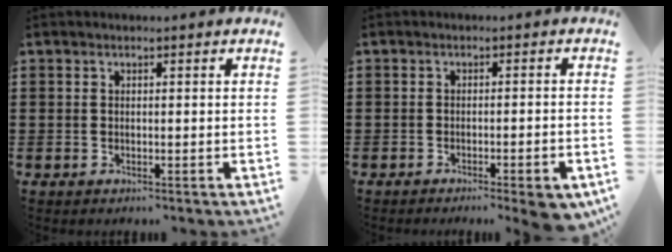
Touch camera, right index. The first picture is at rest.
{"total": 2.6, "force": [-1.9, 0.0, 1.7], "torque": [-0.025, -0.003, -0.033]}